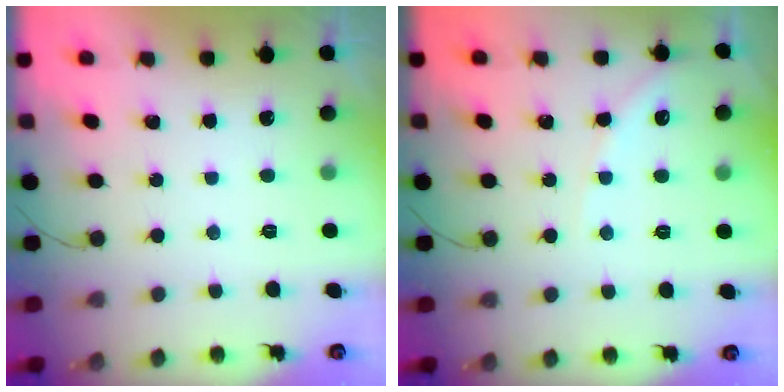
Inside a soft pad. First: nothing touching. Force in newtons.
{"total": 6.0, "press": 6.0, "slide": 0.6}